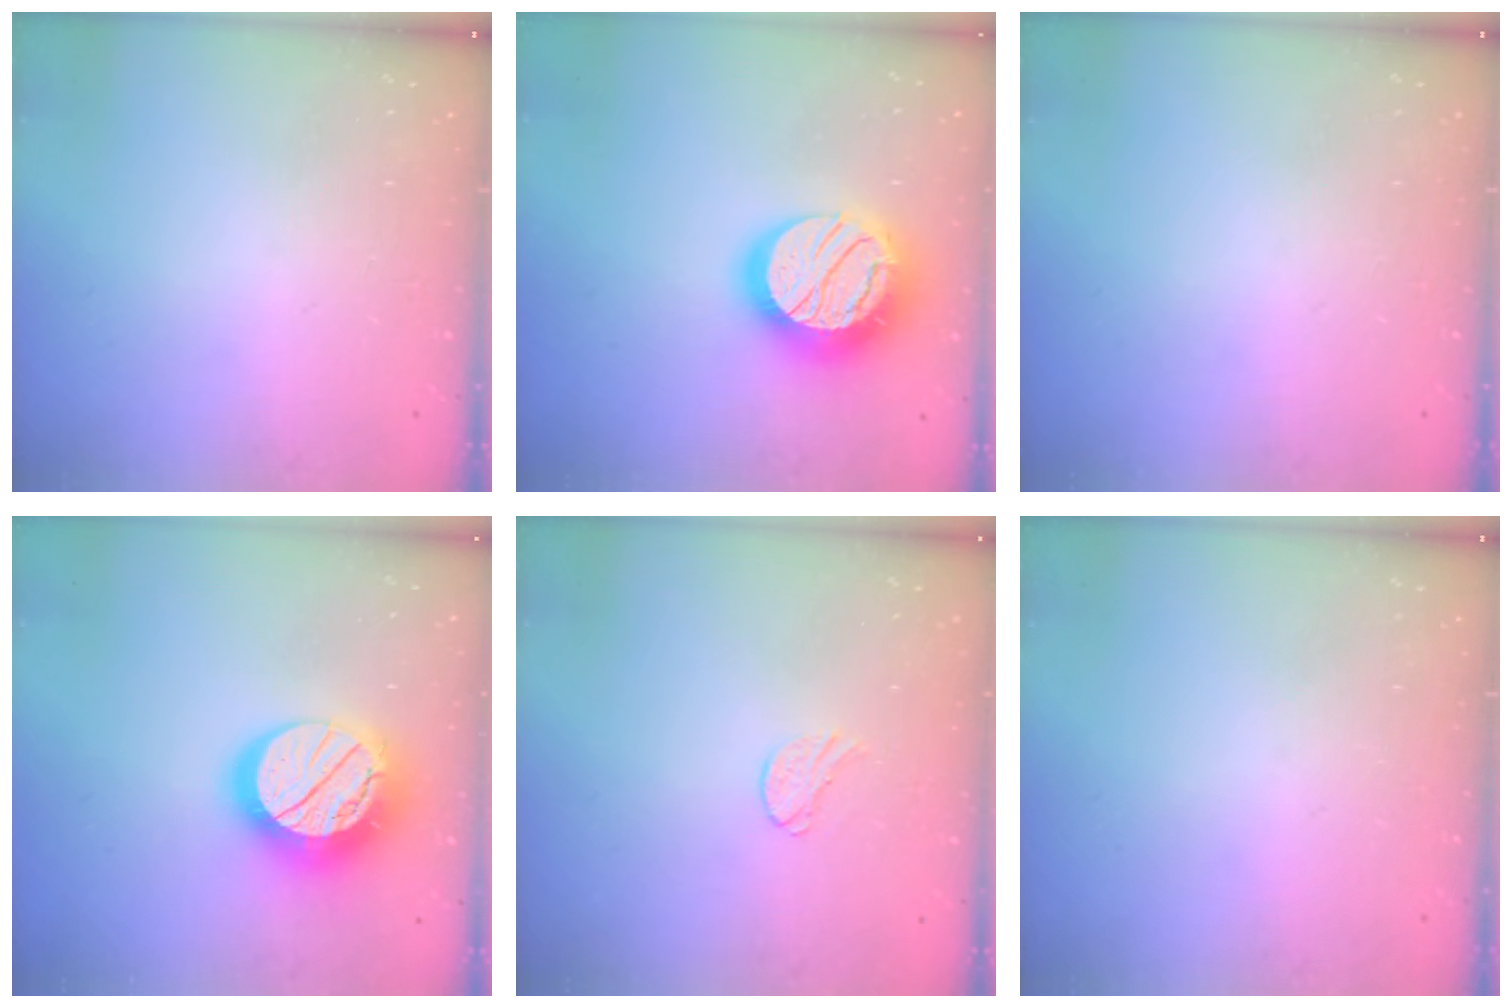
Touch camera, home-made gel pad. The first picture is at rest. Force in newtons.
{"total": 21.6, "press": 21.6, "slide": 1.6}
{"total": 0.0}
{"total": 19.6, "press": 19.5, "slide": 1.5}
{"total": 5.2, "press": 5.2, "slide": 0.5}
{"total": 0.0}